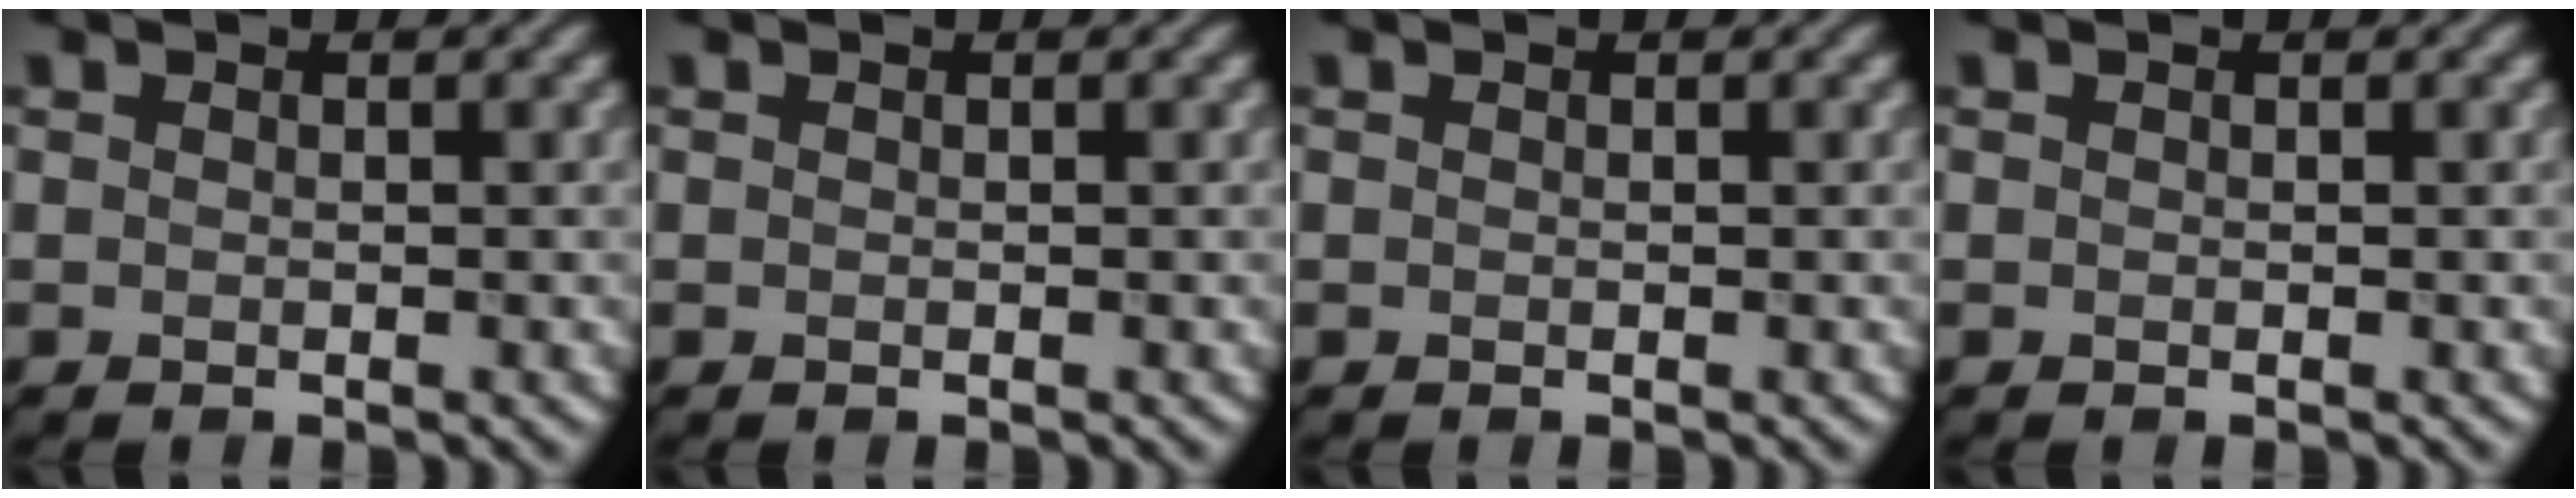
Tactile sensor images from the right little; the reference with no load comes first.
{"total": 0.0}
{"total": 0.0}
{"total": 0.0}